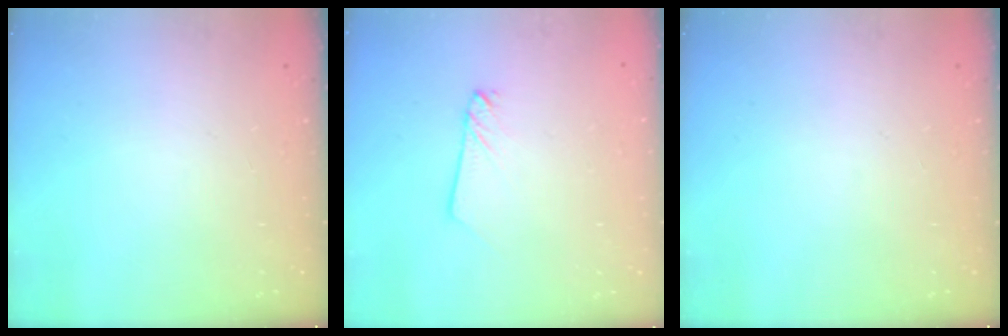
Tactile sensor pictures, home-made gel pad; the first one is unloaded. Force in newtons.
{"total": 2.1, "press": 2.1, "slide": 0.2}
{"total": 0.0}